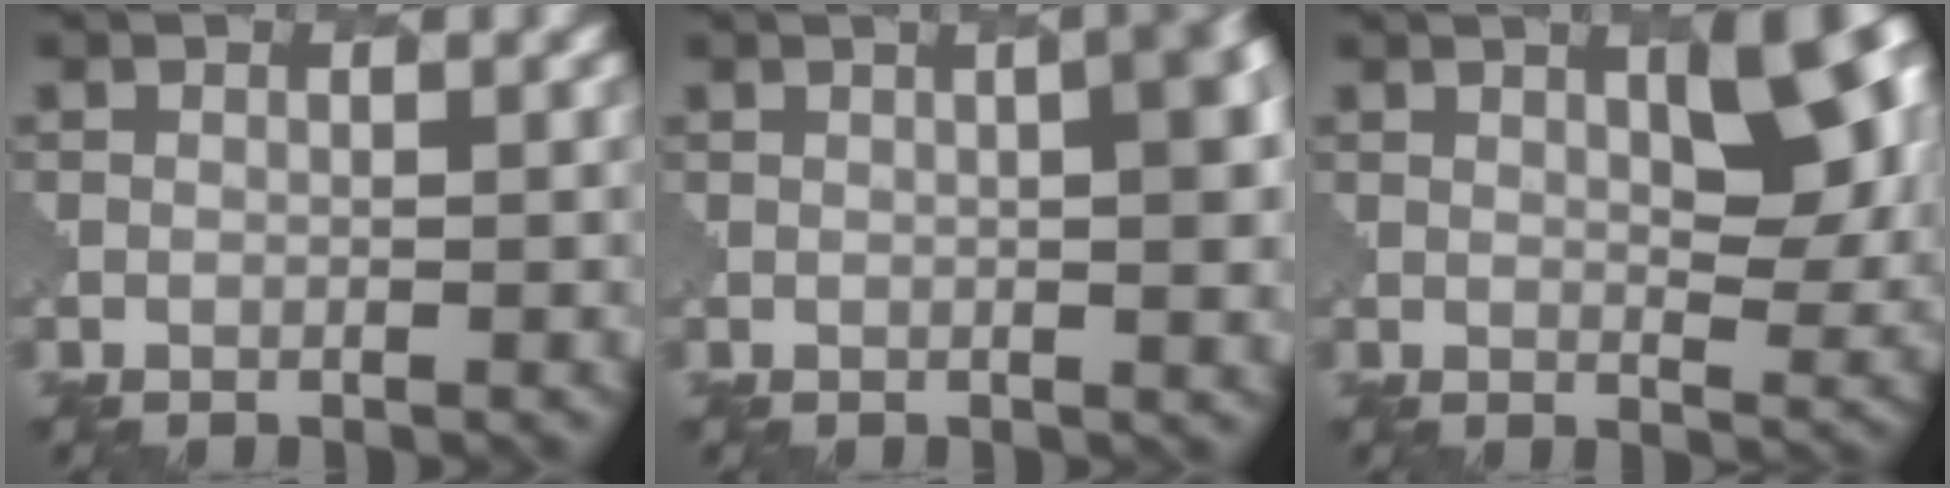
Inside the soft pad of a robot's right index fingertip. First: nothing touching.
{"total": 11.1, "force": [2.0, 5.6, 9.4], "torque": [0.000, 0.055, -0.017]}
{"total": 6.6, "force": [2.7, 2.2, 5.6], "torque": [-0.077, -0.001, 0.041]}